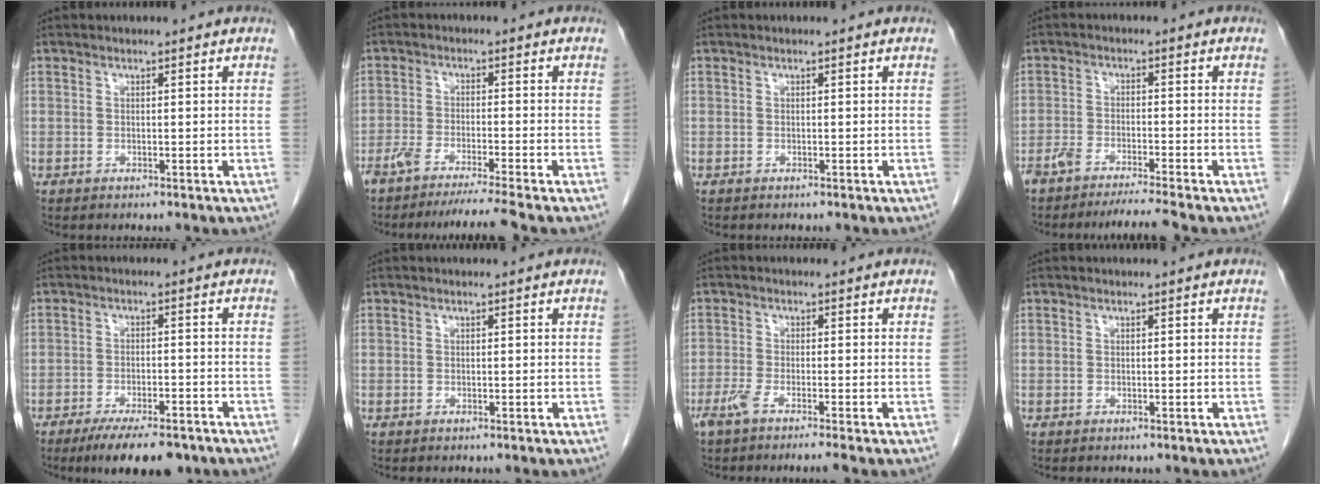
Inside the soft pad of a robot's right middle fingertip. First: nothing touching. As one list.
[{"total": 8.5, "force": [-7.3, -1.5, 4.1], "torque": [-0.047, -0.022, -0.117]}, {"total": 0.0}, {"total": 6.6, "force": [-5.8, -0.7, 3.1], "torque": [-0.044, -0.012, -0.097]}, {"total": 9.9, "force": [-7.5, 2.8, 5.9], "torque": [-0.083, -0.010, -0.110]}, {"total": 0.0}, {"total": 4.3, "force": [-3.2, -0.5, 2.9], "torque": [-0.049, -0.008, -0.060]}, {"total": 0.0}]